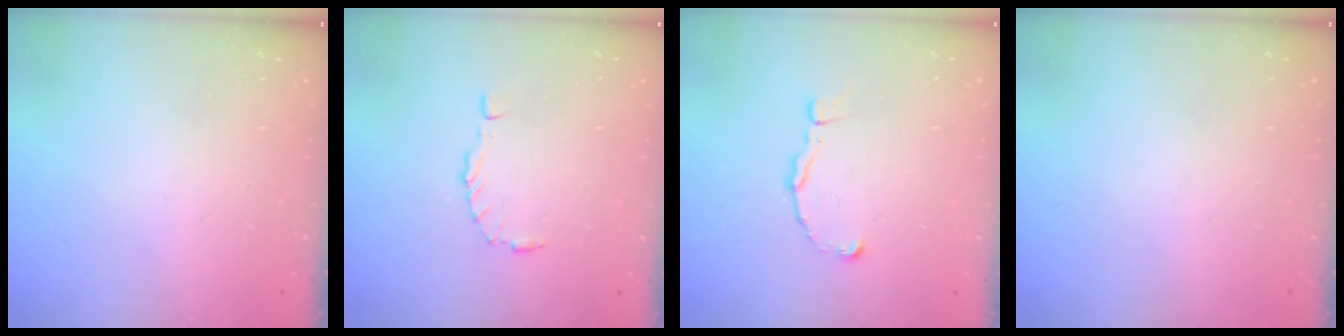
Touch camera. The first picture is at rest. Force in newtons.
{"total": 1.9, "press": 1.9, "slide": 0.3}
{"total": 2.4, "press": 2.3, "slide": 0.4}
{"total": 0.0}